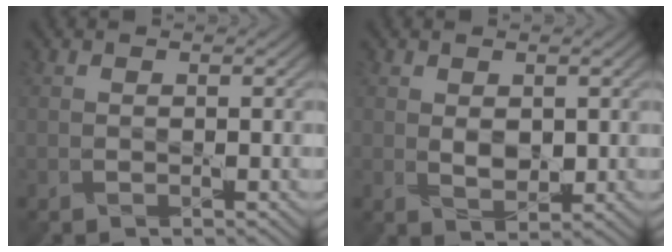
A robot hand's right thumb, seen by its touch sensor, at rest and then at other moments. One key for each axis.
{"total": 2.3, "fx": 0.7, "fy": 1.5, "fz": 1.6, "tx": -0.034, "ty": -0.004, "tz": 0.015}